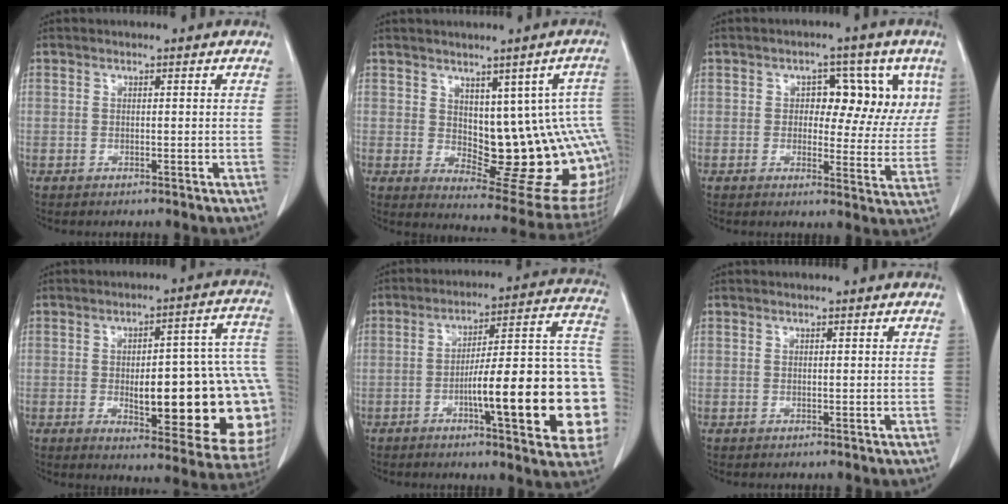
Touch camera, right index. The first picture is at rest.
{"total": 16.5, "force": [0.6, 6.0, 15.3], "torque": [-0.139, 0.009, 0.026]}
{"total": 9.5, "force": [3.1, 5.3, 7.3], "torque": [-0.074, 0.019, 0.039]}
{"total": 24.3, "force": [-3.0, 6.4, 23.3], "torque": [-0.211, 0.033, -0.017]}
{"total": 23.0, "force": [-5.6, 3.2, 22.0], "torque": [-0.208, 0.027, -0.071]}
{"total": 0.0}